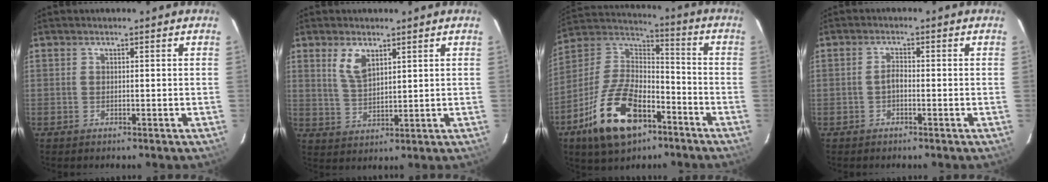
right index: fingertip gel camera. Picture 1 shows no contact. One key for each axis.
{"total": 5.5, "fx": 3.0, "fy": 2.5, "fz": 3.8, "tx": -0.073, "ty": 0.000, "tz": 0.063}
{"total": 20.1, "fx": -10.5, "fy": 10.3, "fz": 13.7, "tx": -0.289, "ty": -0.003, "tz": -0.181}
{"total": 1.5, "fx": -0.7, "fy": 0.6, "fz": 1.1, "tx": -0.022, "ty": 0.006, "tz": -0.014}